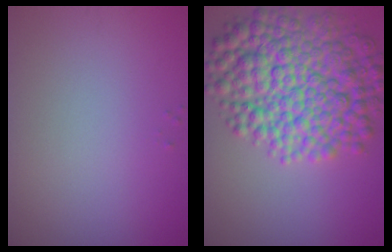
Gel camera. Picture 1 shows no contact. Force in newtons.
{"total": 10.8, "press": 10.8, "slide": 0.1}